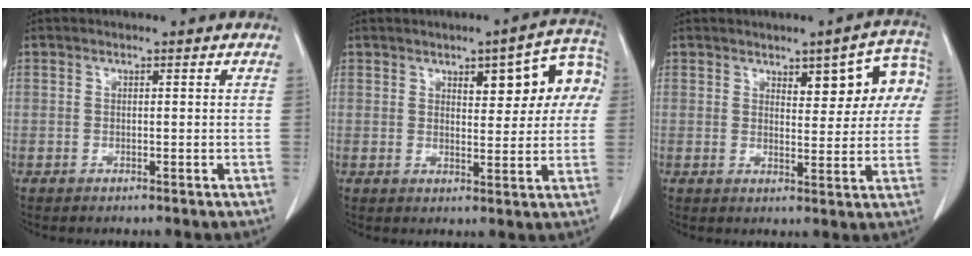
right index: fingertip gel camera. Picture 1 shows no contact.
{"total": 11.6, "force": [3.4, 4.3, 10.3], "torque": [-0.127, 0.031, 0.046]}
{"total": 9.6, "force": [3.3, 3.7, 8.2], "torque": [-0.097, 0.025, 0.046]}